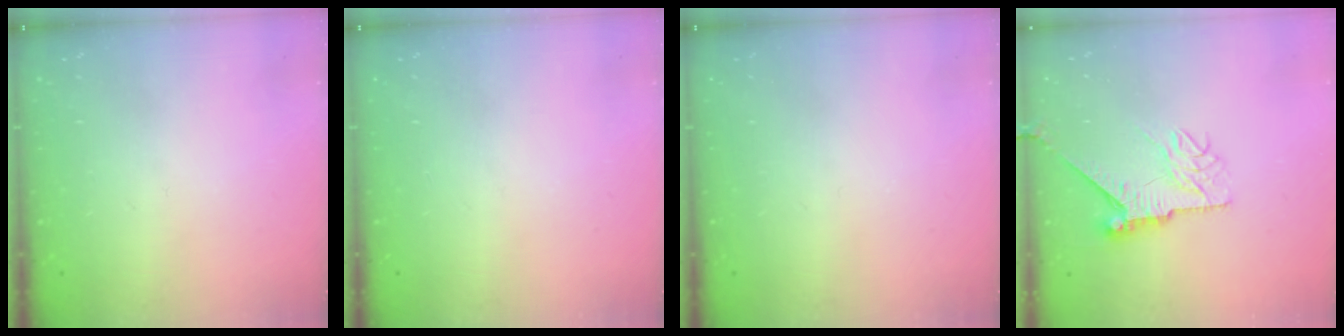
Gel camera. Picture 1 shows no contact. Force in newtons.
{"total": 0.0}
{"total": 0.0}
{"total": 8.6, "press": 8.6, "slide": 0.5}